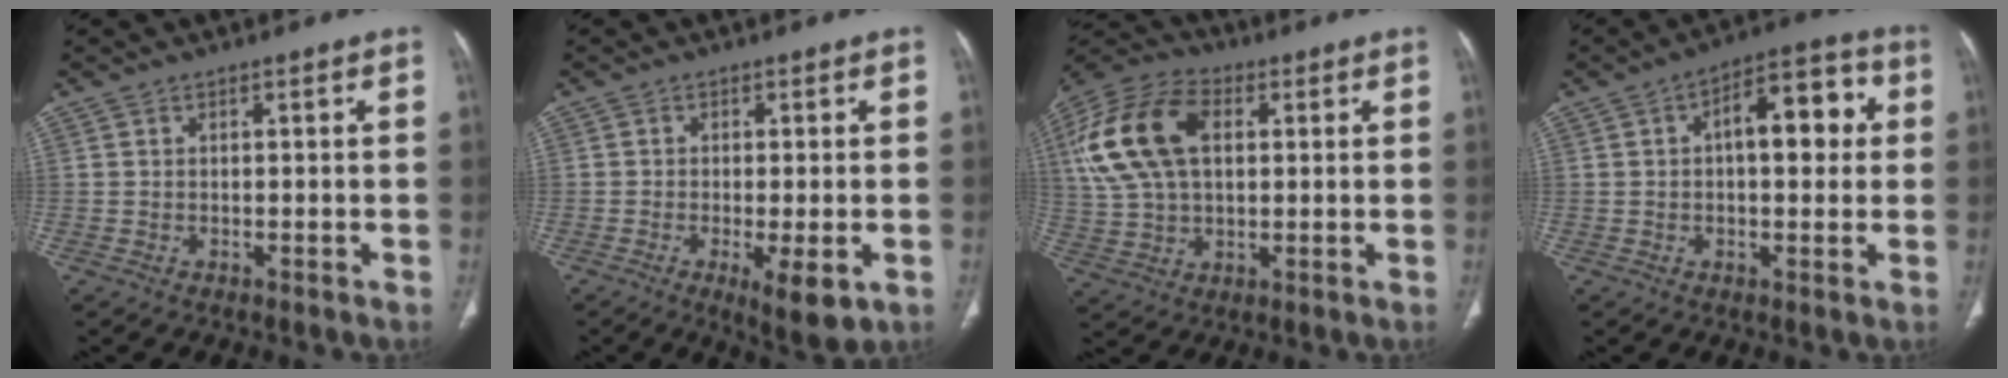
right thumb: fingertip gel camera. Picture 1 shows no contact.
{"total": 7.0, "force": [-2.4, 2.0, 6.2], "torque": [-0.097, -0.017, -0.033]}
{"total": 18.3, "force": [4.4, 11.3, 13.8], "torque": [-0.277, 0.017, 0.078]}
{"total": 11.7, "force": [2.0, 5.7, 10.1], "torque": [-0.111, 0.027, 0.022]}